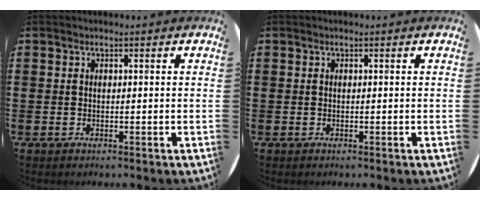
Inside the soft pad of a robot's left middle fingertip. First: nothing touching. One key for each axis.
{"total": 0.0}